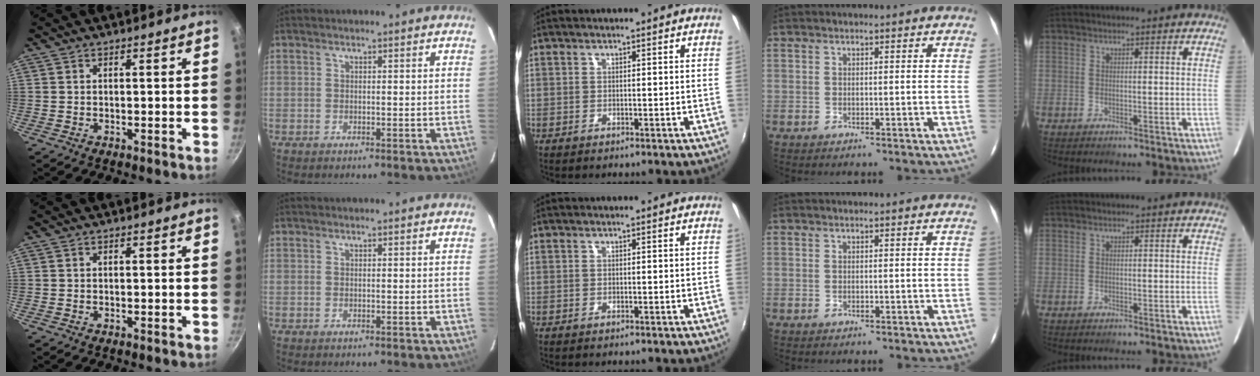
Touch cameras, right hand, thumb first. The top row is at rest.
{}